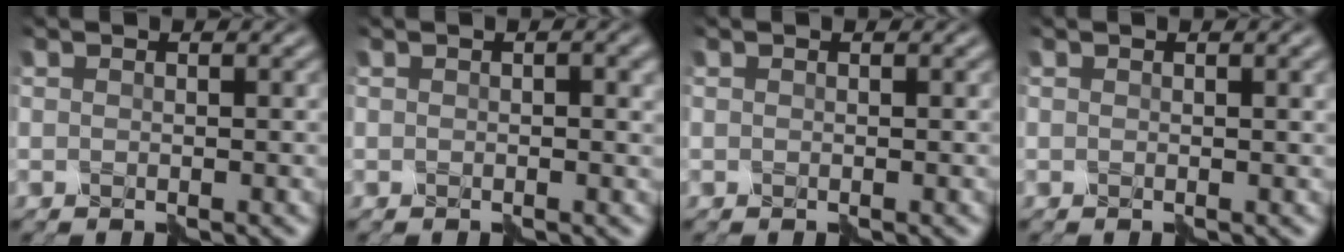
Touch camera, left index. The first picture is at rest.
{"total": 1.6, "force": [0.4, 0.4, 1.5], "torque": [-0.022, 0.002, 0.003]}
{"total": 0.0}
{"total": 1.4, "force": [0.5, 0.3, 1.2], "torque": [-0.016, 0.004, 0.003]}